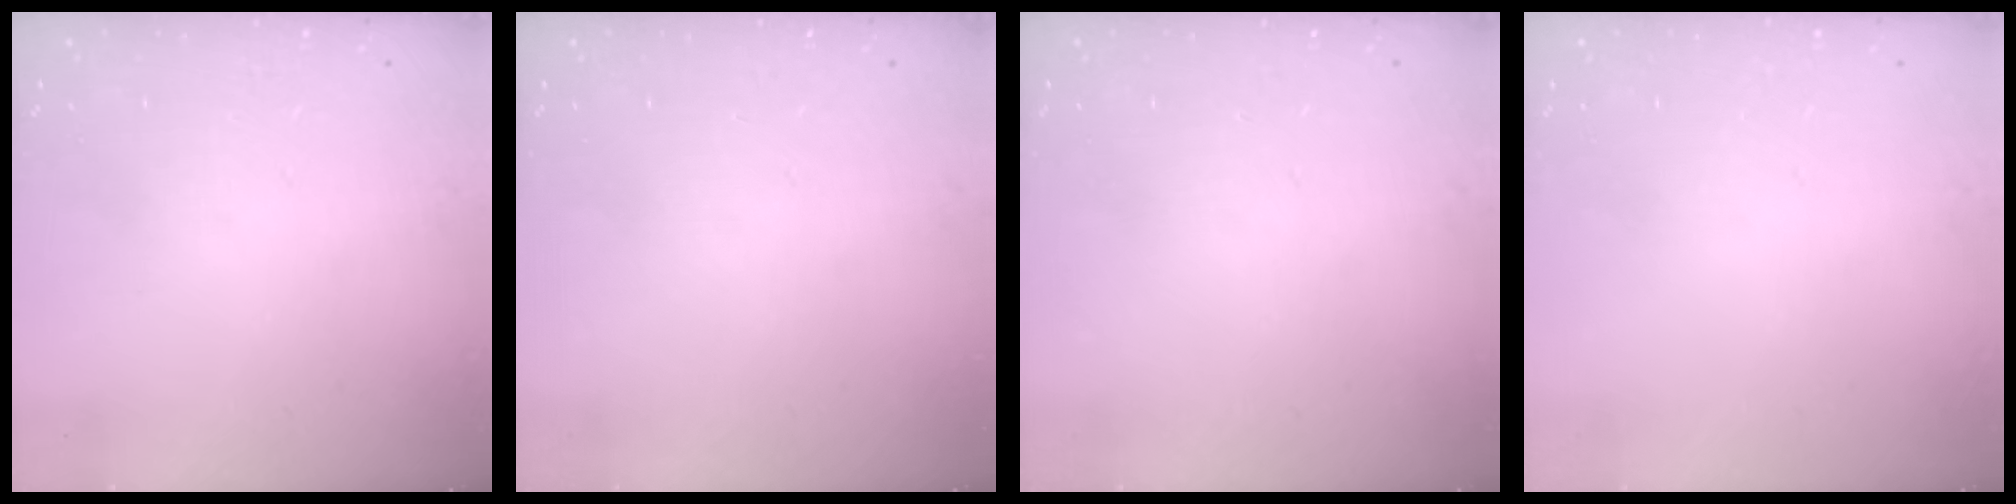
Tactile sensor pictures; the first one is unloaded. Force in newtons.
{"total": 0.0}
{"total": 0.0}
{"total": 0.0}